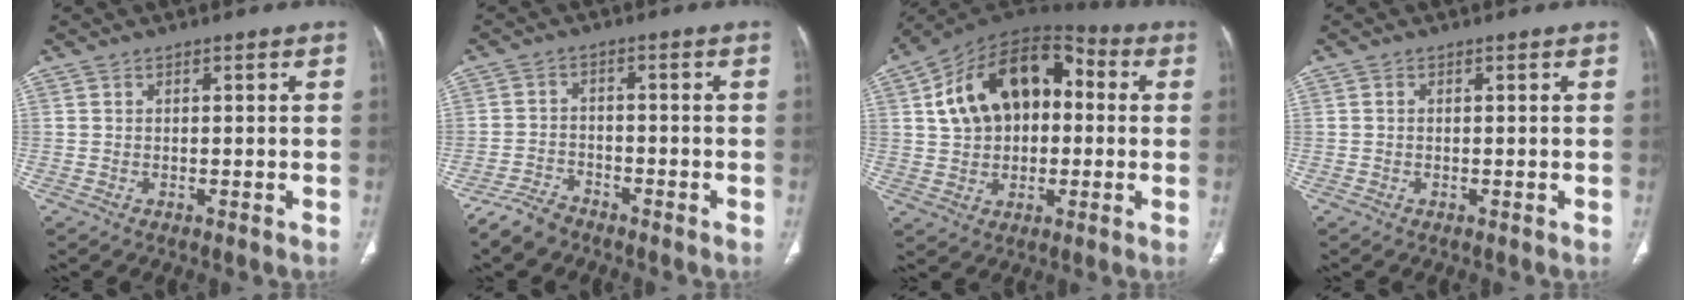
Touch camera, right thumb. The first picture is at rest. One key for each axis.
{"total": 4.9, "fx": -4.3, "fy": 2.1, "fz": 1.3, "tx": -0.030, "ty": 0.013, "tz": -0.083}
{"total": 19.0, "fx": 2.8, "fy": 12.7, "fz": 13.9, "tx": -0.204, "ty": 0.037, "tz": 0.042}
{"total": 0.0}